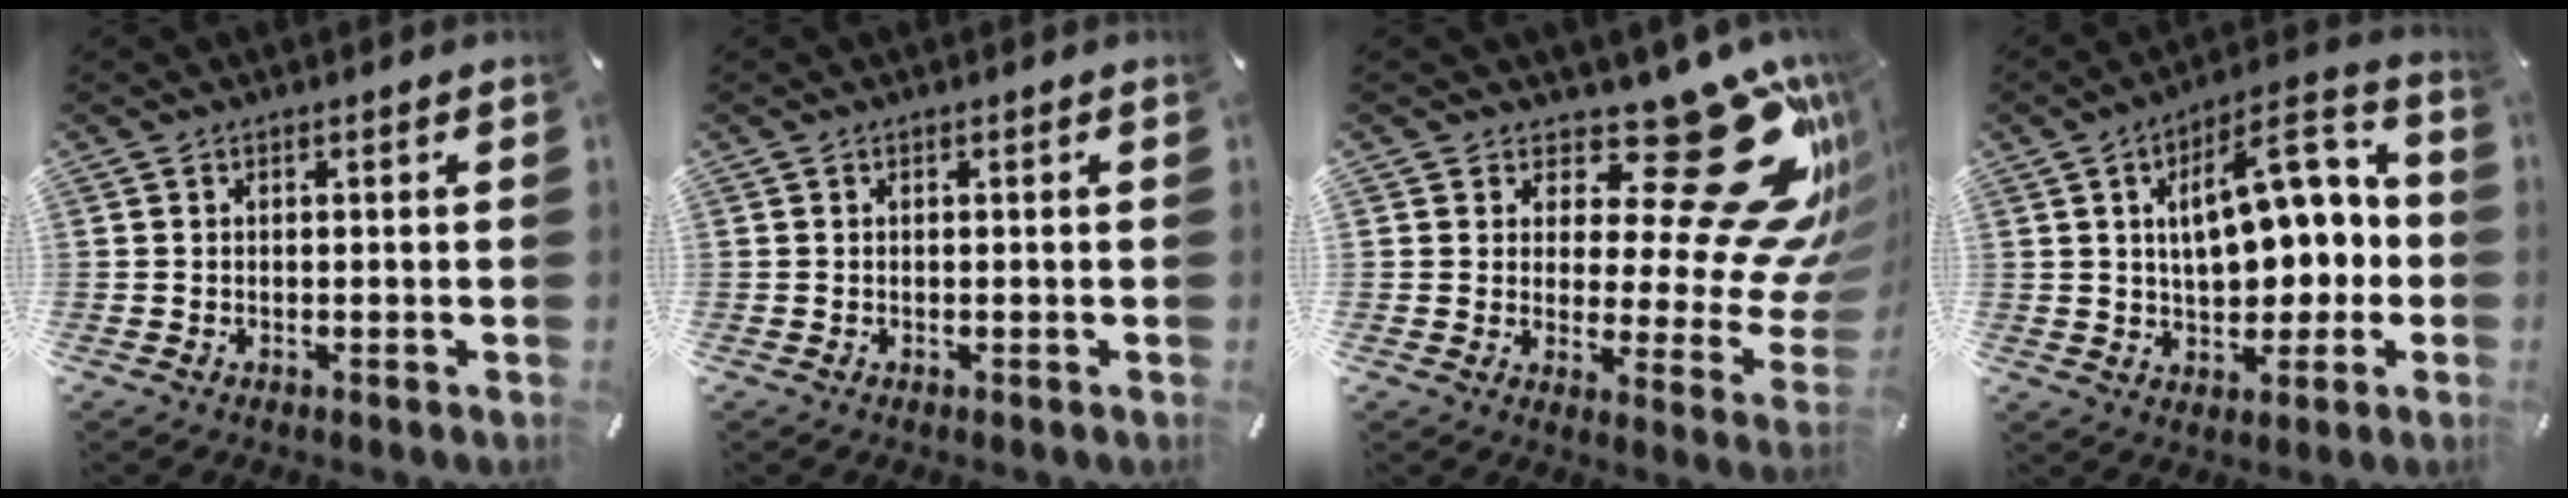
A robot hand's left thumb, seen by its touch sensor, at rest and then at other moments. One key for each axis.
{"total": 0.0}
{"total": 25.8, "fx": 13.1, "fy": 10.3, "fz": 19.7, "tx": -0.240, "ty": -0.110, "tz": 0.223}
{"total": 16.7, "fx": 2.9, "fy": 10.0, "fz": 13.0, "tx": -0.165, "ty": -0.014, "tz": 0.049}